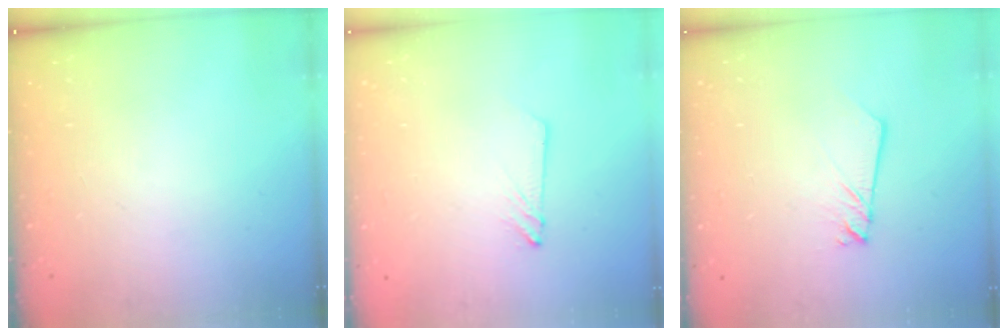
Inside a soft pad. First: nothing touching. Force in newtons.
{"total": 2.4, "press": 2.4, "slide": 0.2}
{"total": 2.4, "press": 2.4, "slide": 0.2}